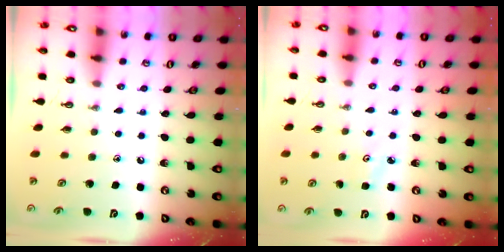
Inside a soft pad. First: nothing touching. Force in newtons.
{"total": 2.1, "press": 2.1, "slide": 0.3}